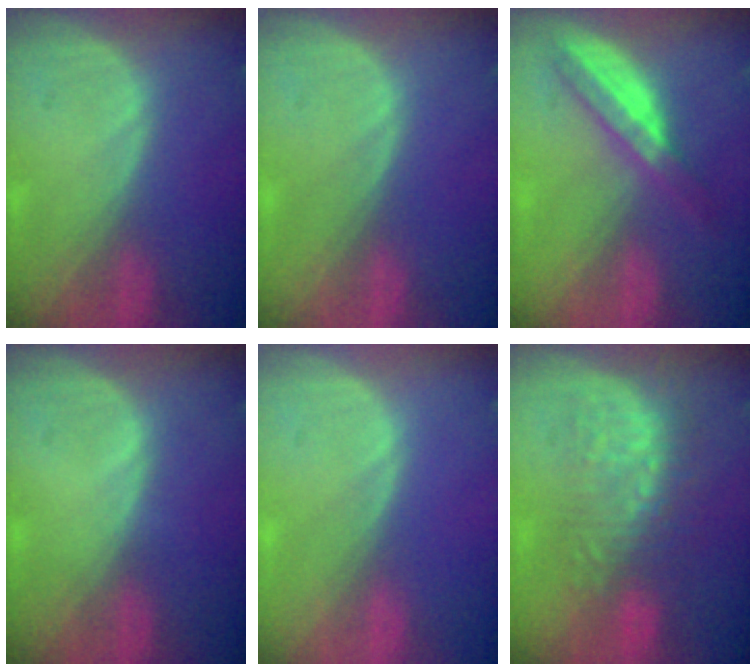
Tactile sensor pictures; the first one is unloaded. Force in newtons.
{"total": 0.0}
{"total": 6.3, "press": 5.4, "slide": 3.1}
{"total": 0.5, "press": 0.1, "slide": 0.5}
{"total": 0.0}
{"total": 8.8, "press": 8.4, "slide": 2.4}